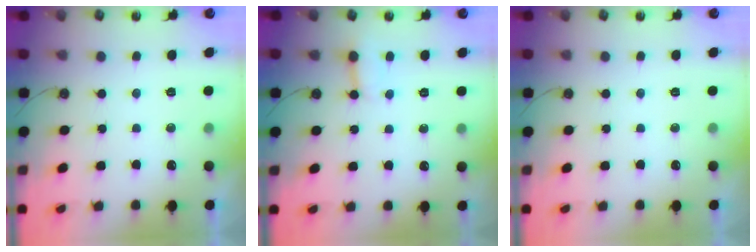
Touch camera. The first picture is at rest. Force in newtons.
{"total": 3.0, "press": 3.0, "slide": 0.2}
{"total": 0.0}